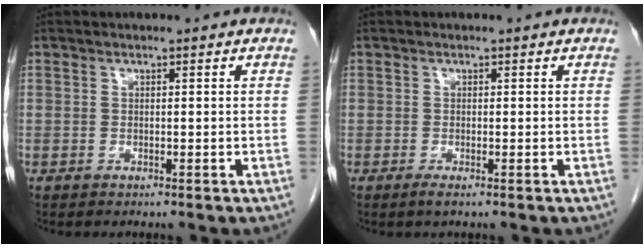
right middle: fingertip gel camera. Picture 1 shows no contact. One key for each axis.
{"total": 0.8, "fx": -0.5, "fy": 0.0, "fz": 0.6, "tx": -0.012, "ty": -0.003, "tz": -0.009}